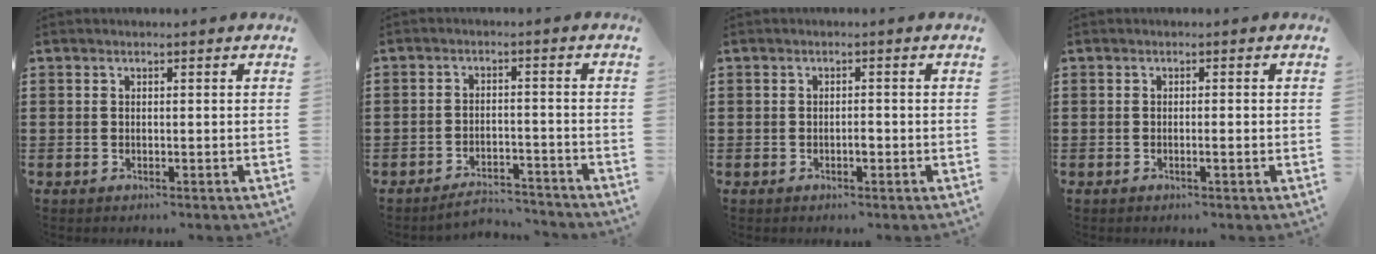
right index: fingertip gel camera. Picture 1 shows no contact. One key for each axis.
{"total": 4.0, "fx": -3.9, "fy": 0.7, "fz": 0.6, "tx": -0.012, "ty": 0.007, "tz": -0.079}
{"total": 1.3, "fx": -0.6, "fy": 0.4, "fz": 1.1, "tx": -0.022, "ty": -0.004, "tz": -0.009}
{"total": 1.1, "fx": -0.5, "fy": 0.0, "fz": 1.0, "tx": -0.016, "ty": -0.004, "tz": -0.008}